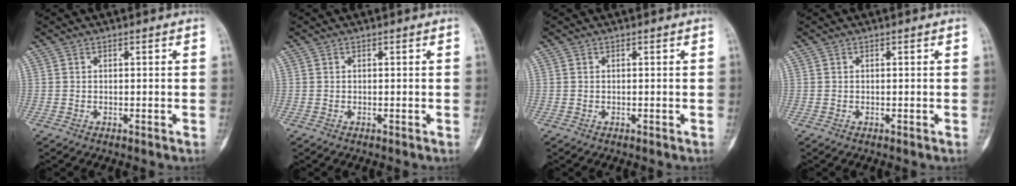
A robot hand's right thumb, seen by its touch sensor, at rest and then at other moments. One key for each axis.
{"total": 0.0}
{"total": 0.0}
{"total": 0.0}